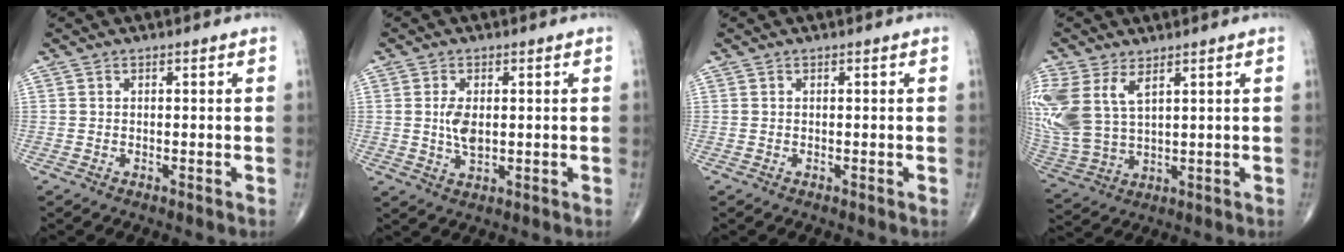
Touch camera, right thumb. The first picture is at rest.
{"total": 4.5, "force": [0.4, 2.4, 3.8], "torque": [-0.075, -0.007, 0.011]}
{"total": 0.0}
{"total": 14.6, "force": [5.7, 8.2, 10.7], "torque": [-0.265, -0.012, 0.125]}